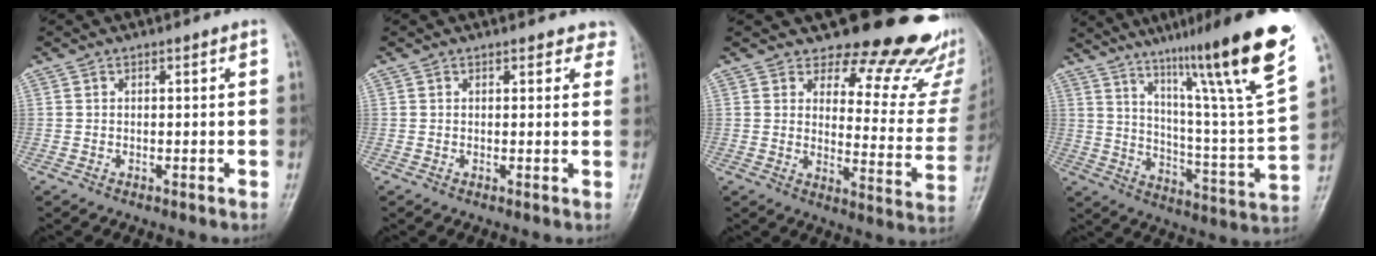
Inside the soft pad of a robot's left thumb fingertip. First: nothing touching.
{"total": 3.2, "force": [2.8, 1.6, 0.5], "torque": [0.030, -0.010, 0.013]}
{"total": 20.8, "force": [17.6, 7.8, 7.8], "torque": [-0.036, -0.146, 0.203]}
{"total": 25.2, "force": [16.2, 1.5, 19.3], "torque": [-0.264, -0.068, 0.252]}